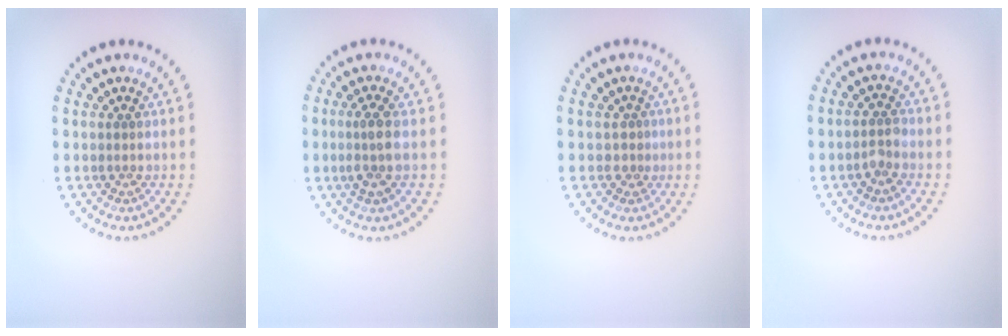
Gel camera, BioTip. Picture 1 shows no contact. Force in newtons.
{"total": 2.2, "press": 1.9, "slide": 1.1}
{"total": 0.7, "press": 0.3, "slide": 0.6}
{"total": 1.0, "press": 0.9, "slide": 0.4}